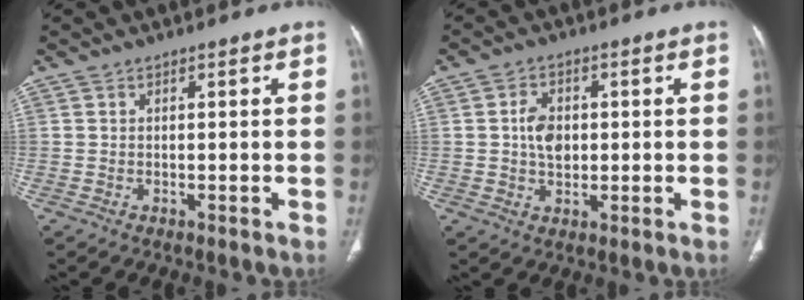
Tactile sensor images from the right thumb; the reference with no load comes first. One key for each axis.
{"total": 5.5, "fx": 0.4, "fy": 3.9, "fz": 3.8, "tx": -0.058, "ty": 0.003, "tz": 0.005}